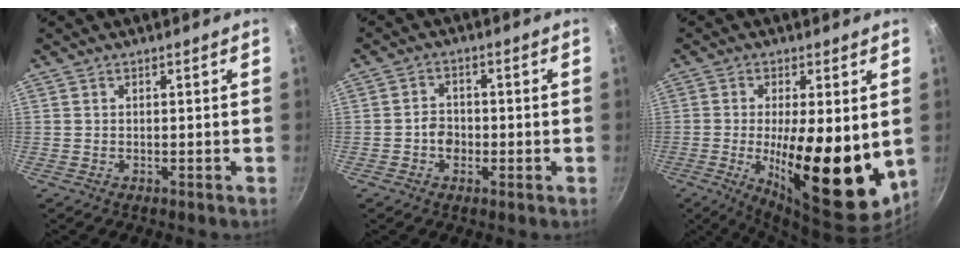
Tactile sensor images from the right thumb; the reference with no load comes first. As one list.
[{"total": 3.6, "force": [-1.0, 2.9, 1.9], "torque": [-0.014, 0.012, -0.020]}, {"total": 19.5, "force": [-1.5, 6.9, 18.2], "torque": [-0.260, -0.021, -0.017]}]